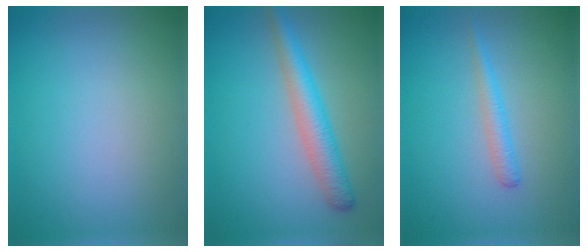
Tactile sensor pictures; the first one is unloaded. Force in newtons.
{"total": 4.1, "press": 4.1, "slide": 0.1}
{"total": 1.7, "press": 1.7, "slide": 0.1}